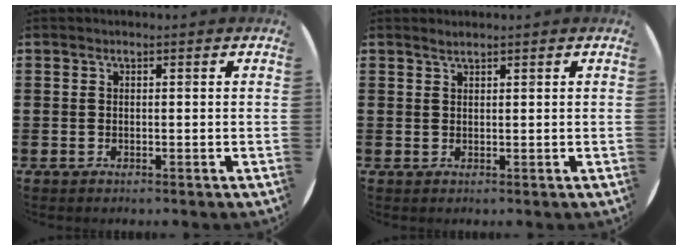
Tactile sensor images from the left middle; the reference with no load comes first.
{"total": 0.9, "force": [0.9, 0.0, 0.2], "torque": [-0.005, 0.000, 0.017]}